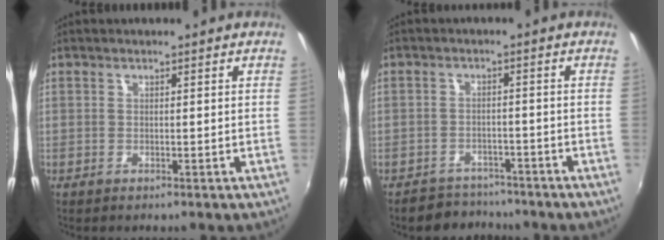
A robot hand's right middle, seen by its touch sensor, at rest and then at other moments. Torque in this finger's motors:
{"motor_torque": [0.34, -0.40, 0.02, 0.03]}